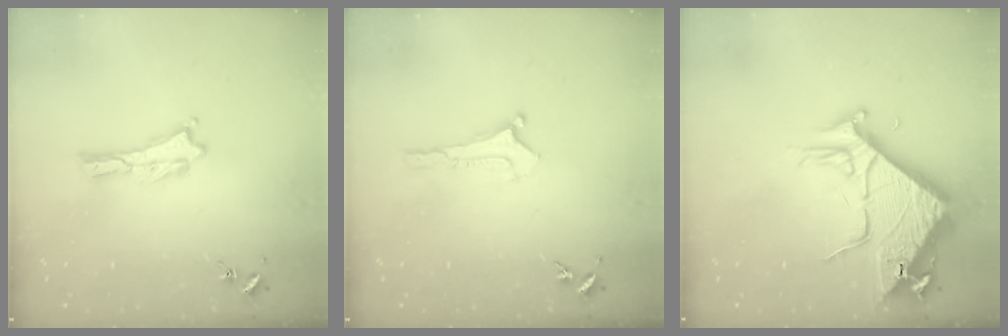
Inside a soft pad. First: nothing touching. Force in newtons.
{"total": 0.0}
{"total": 7.9, "press": 7.8, "slide": 1.0}